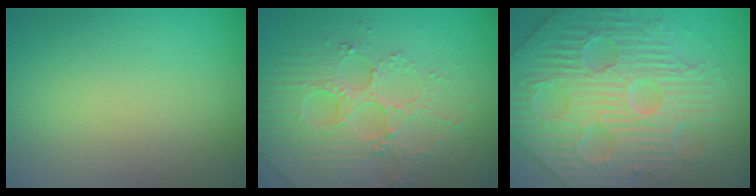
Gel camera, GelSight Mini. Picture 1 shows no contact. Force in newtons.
{"total": 4.2, "press": 4.0, "slide": 1.3}
{"total": 7.2, "press": 6.0, "slide": 3.9}